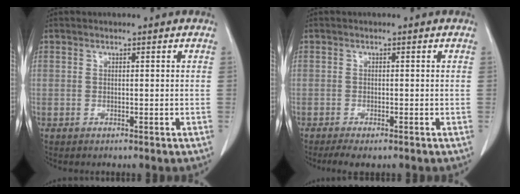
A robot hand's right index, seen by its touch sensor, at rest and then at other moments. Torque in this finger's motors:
{"motor_torque": [0.04, -0.06, 0.13, 0.03]}